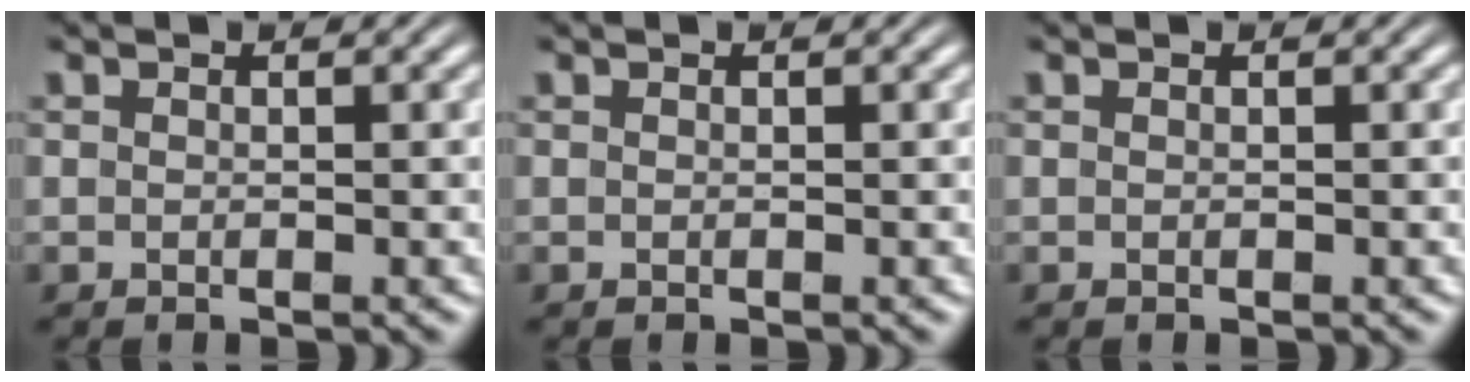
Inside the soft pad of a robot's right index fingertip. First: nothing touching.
{"total": 0.0}
{"total": 0.0}